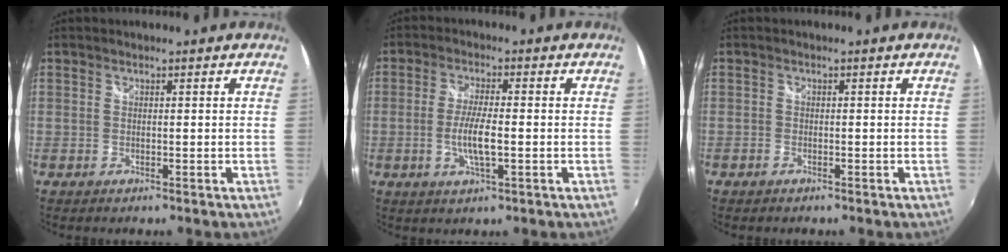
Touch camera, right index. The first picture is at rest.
{"total": 5.8, "force": [-1.2, 1.1, 5.6], "torque": [-0.111, -0.007, -0.022]}
{"total": 1.1, "force": [-0.8, 0.7, 0.2], "torque": [-0.007, 0.000, -0.016]}